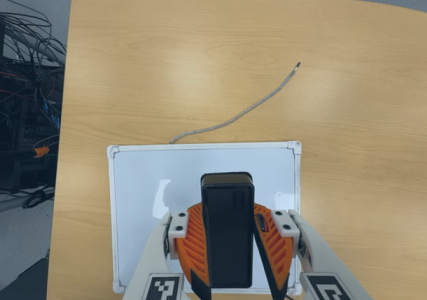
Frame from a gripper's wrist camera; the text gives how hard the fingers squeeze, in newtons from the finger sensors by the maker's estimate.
{"total": 9.6, "left": 9.5, "right": 9.7}